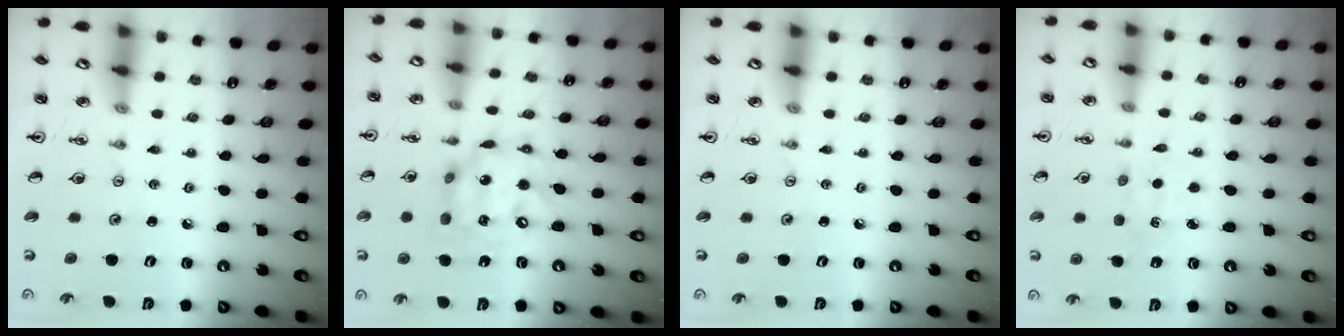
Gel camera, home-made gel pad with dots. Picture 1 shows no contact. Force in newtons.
{"total": 14.0, "press": 13.9, "slide": 1.1}
{"total": 0.0}
{"total": 2.2, "press": 2.2, "slide": 0.4}